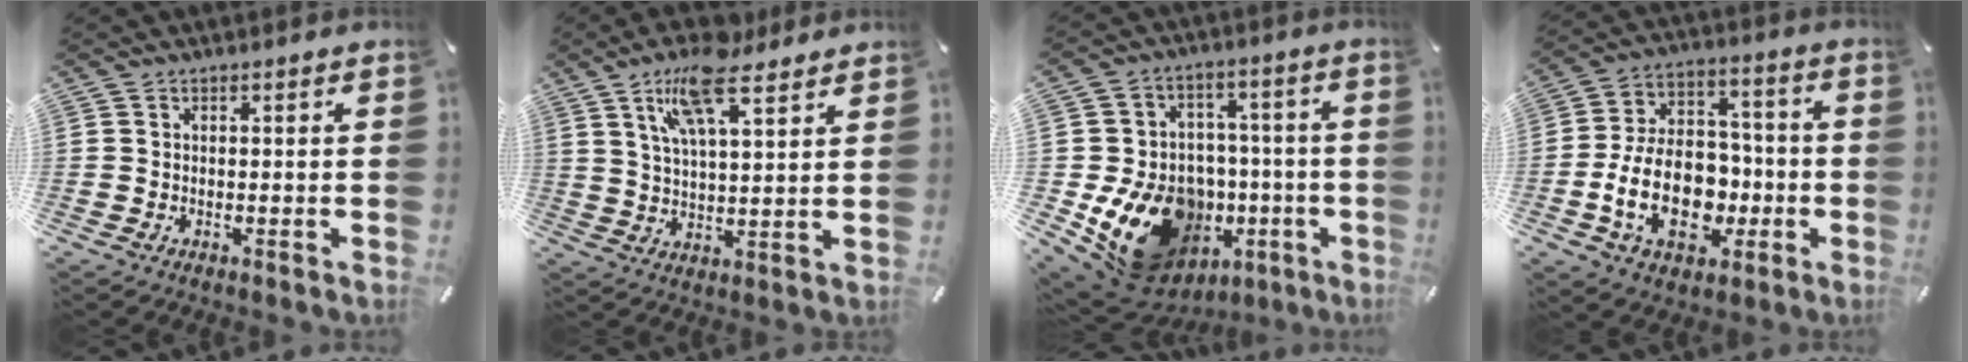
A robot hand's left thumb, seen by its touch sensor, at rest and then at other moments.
{"total": 12.5, "force": [8.2, 4.0, 8.4], "torque": [-0.158, -0.020, 0.146]}
{"total": 19.0, "force": [-5.4, 15.2, 9.9], "torque": [-0.173, 0.022, -0.063]}
{"total": 18.6, "force": [-4.9, 12.8, 12.5], "torque": [-0.245, 0.020, -0.079]}